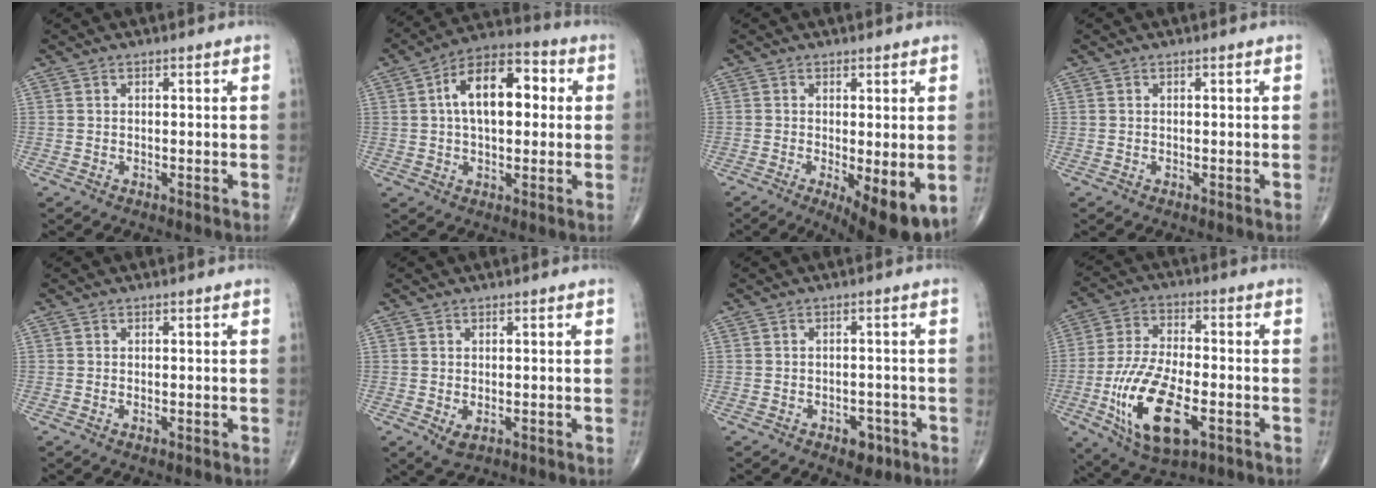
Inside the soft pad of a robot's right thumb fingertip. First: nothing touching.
{"total": 14.3, "force": [2.2, 7.9, 11.8], "torque": [-0.173, 0.027, 0.028]}
{"total": 10.1, "force": [-3.1, 3.0, 9.1], "torque": [-0.130, -0.022, -0.040]}
{"total": 0.0}
{"total": 0.7, "force": [-0.2, 0.3, 0.6], "torque": [-0.011, -0.001, -0.004]}
{"total": 2.6, "force": [-0.7, 1.5, 2.0], "torque": [-0.029, -0.004, -0.002]}
{"total": 3.9, "force": [-2.1, 2.5, 2.2], "torque": [-0.013, 0.011, -0.024]}
{"total": 17.8, "force": [-5.8, 8.0, 14.8], "torque": [-0.286, 0.008, -0.096]}